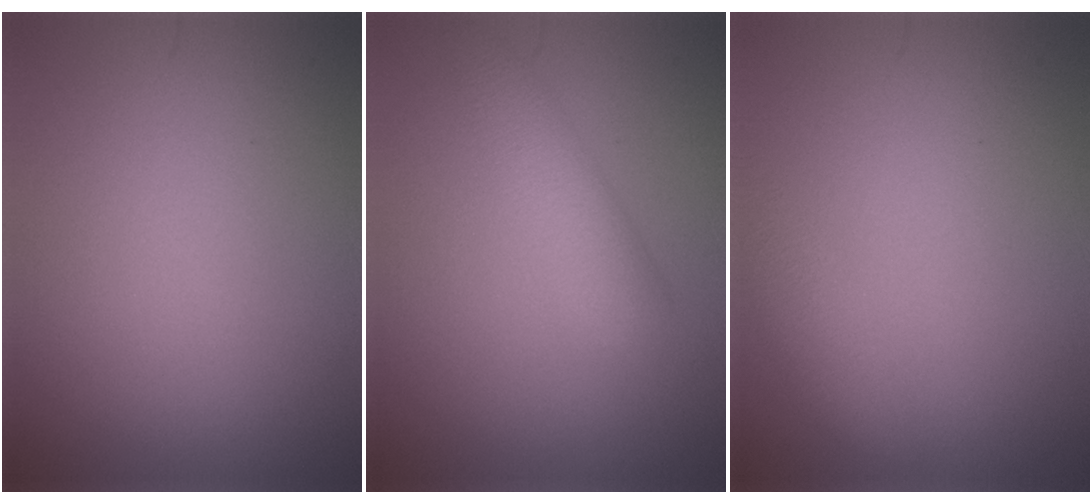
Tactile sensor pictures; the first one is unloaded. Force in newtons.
{"total": 2.9, "press": 2.9, "slide": 0.1}
{"total": 2.5, "press": 2.5, "slide": 0.2}